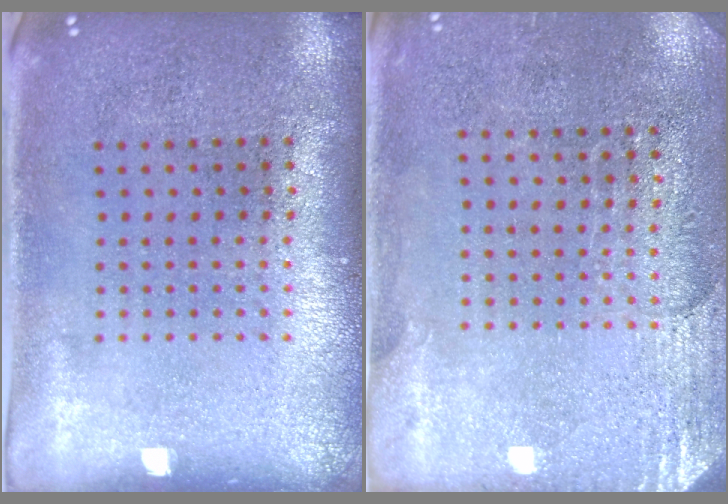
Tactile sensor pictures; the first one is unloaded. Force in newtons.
{"total": 2.6, "press": 2.3, "slide": 1.2}